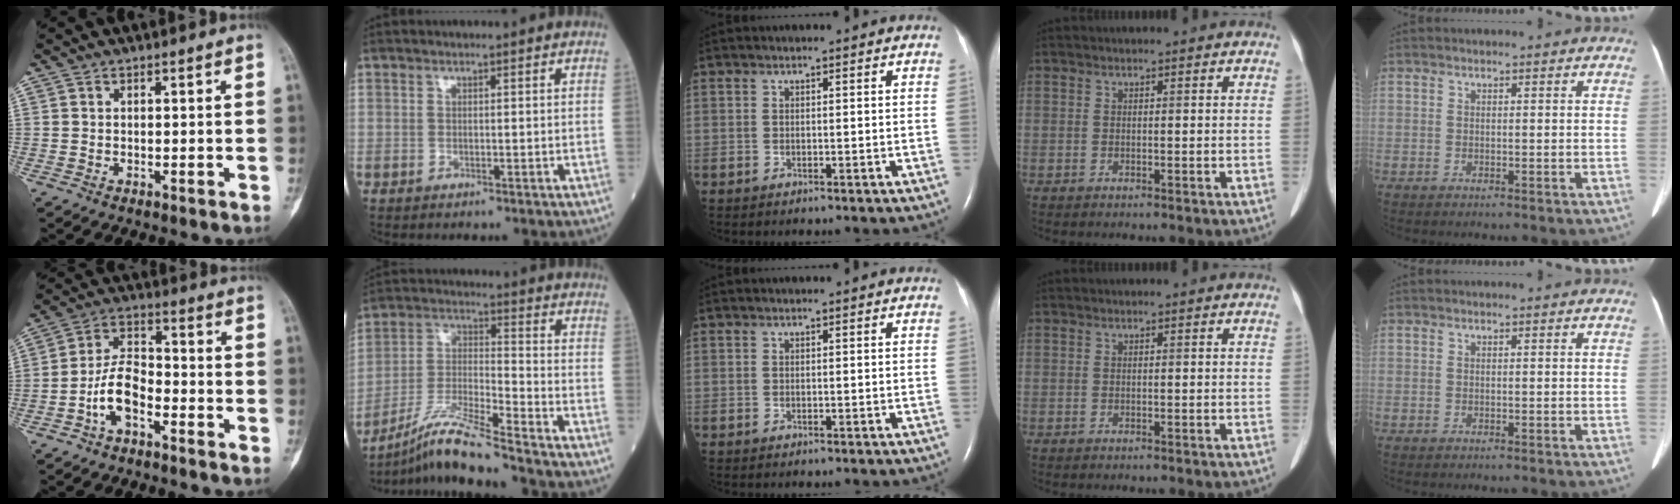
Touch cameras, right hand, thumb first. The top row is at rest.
{"thumb": {"total": 8.2, "force": [-3.7, 4.3, 6.0], "torque": [-0.110, 0.040, -0.076]}, "index": {"total": 11.9, "force": [-10.0, -1.1, 6.2], "torque": [-0.126, -0.017, -0.189]}}